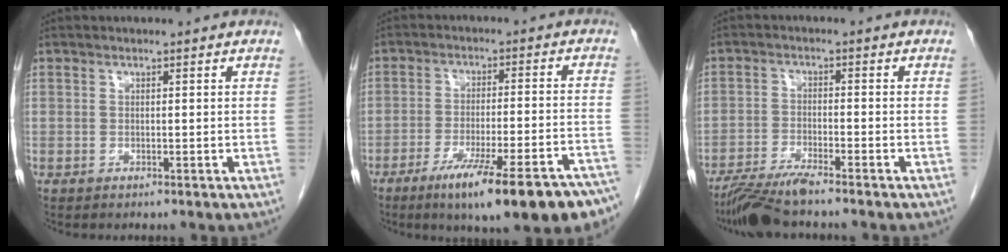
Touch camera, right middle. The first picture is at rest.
{"total": 19.4, "force": [-14.1, 2.0, 13.2], "torque": [-0.136, 0.002, -0.206]}
{"total": 6.5, "force": [-5.6, -0.4, 3.2], "torque": [-0.057, -0.024, -0.105]}